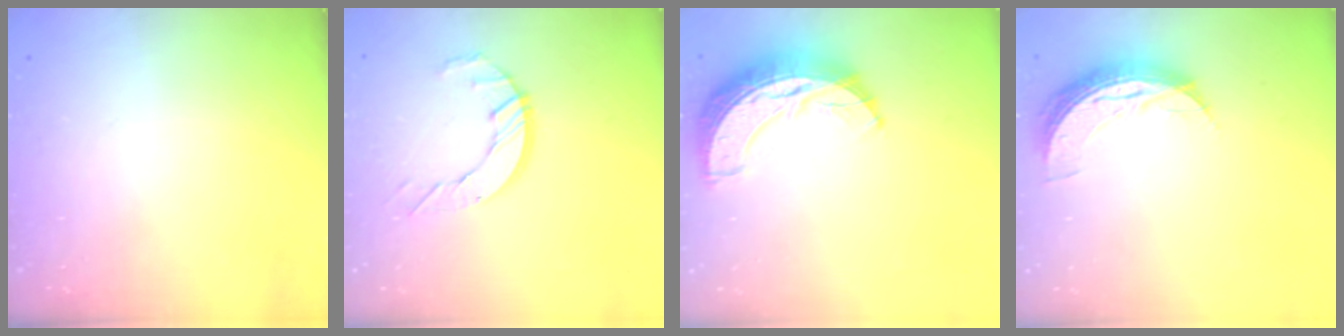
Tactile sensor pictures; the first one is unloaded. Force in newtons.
{"total": 5.8, "press": 5.8, "slide": 0.4}
{"total": 14.1, "press": 14.1, "slide": 0.6}
{"total": 8.3, "press": 8.3, "slide": 0.5}